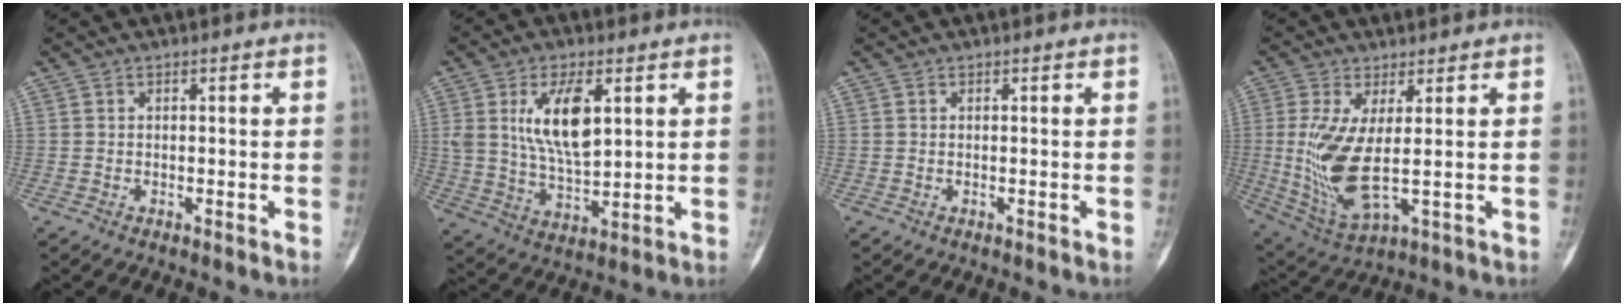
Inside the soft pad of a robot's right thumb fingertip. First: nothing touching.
{"total": 12.3, "force": [3.8, 5.6, 10.2], "torque": [-0.182, -0.020, 0.078]}
{"total": 0.0}
{"total": 11.3, "force": [0.5, 3.5, 10.8], "torque": [-0.246, -0.022, 0.025]}